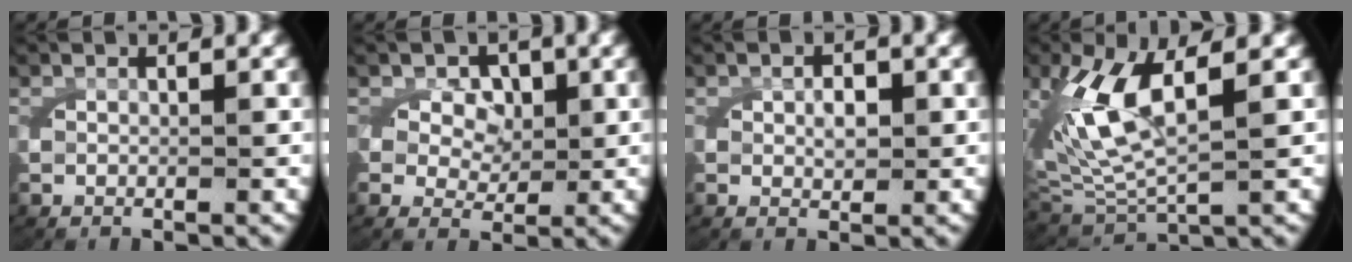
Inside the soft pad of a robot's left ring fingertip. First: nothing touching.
{"total": 4.2, "force": [0.6, 3.8, 1.8], "torque": [-0.044, -0.025, 0.013]}
{"total": 1.7, "force": [0.1, 1.1, 1.3], "torque": [-0.019, -0.009, 0.007]}
{"total": 7.8, "force": [1.6, 4.6, 6.1], "torque": [-0.157, -0.006, 0.040]}